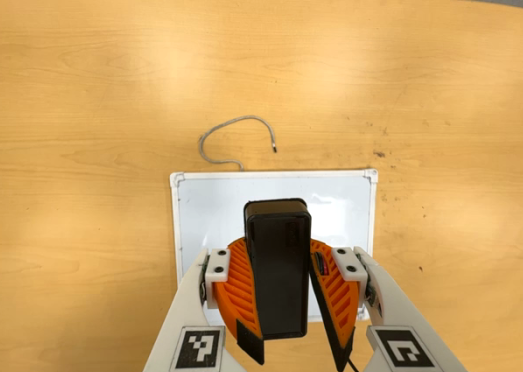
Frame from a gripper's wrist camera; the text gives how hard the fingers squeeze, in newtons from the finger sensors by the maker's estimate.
{"total": 10.9, "left": 11.3, "right": 10.5}